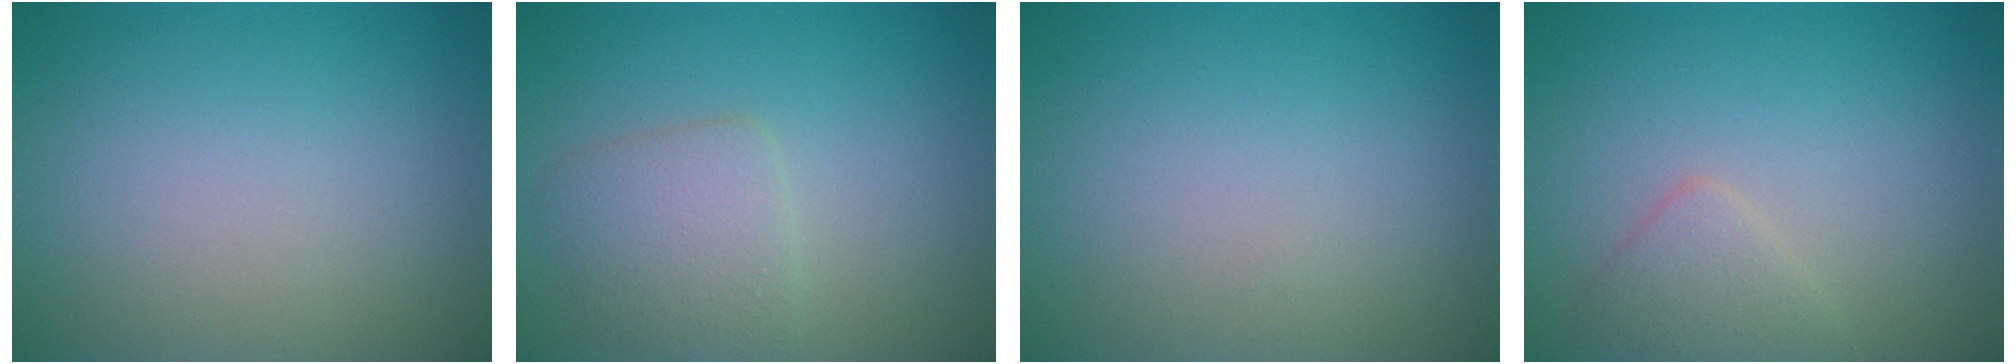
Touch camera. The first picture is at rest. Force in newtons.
{"total": 3.0, "press": 3.0, "slide": 0.1}
{"total": 0.0}
{"total": 1.9, "press": 1.9, "slide": 0.0}